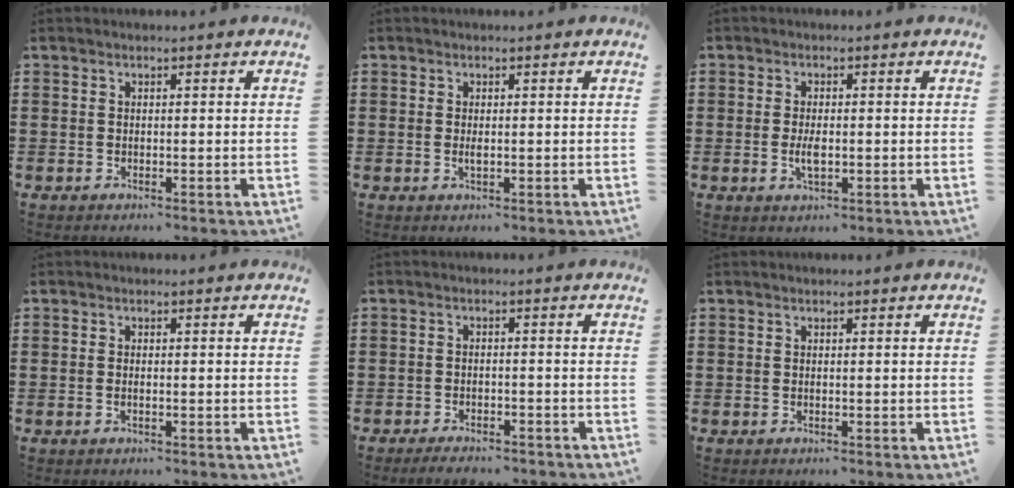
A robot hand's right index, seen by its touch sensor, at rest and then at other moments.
{"total": 1.0, "force": [-0.1, 0.5, 0.9], "torque": [-0.019, 0.000, -0.001]}
{"total": 2.9, "force": [-0.4, 1.2, 2.5], "torque": [-0.055, -0.003, -0.010]}
{"total": 0.6, "force": [-0.2, 0.1, 0.5], "torque": [-0.010, -0.004, -0.003]}
{"total": 2.3, "force": [-2.3, 0.3, 0.3], "torque": [-0.009, 0.001, -0.046]}
{"total": 0.0}